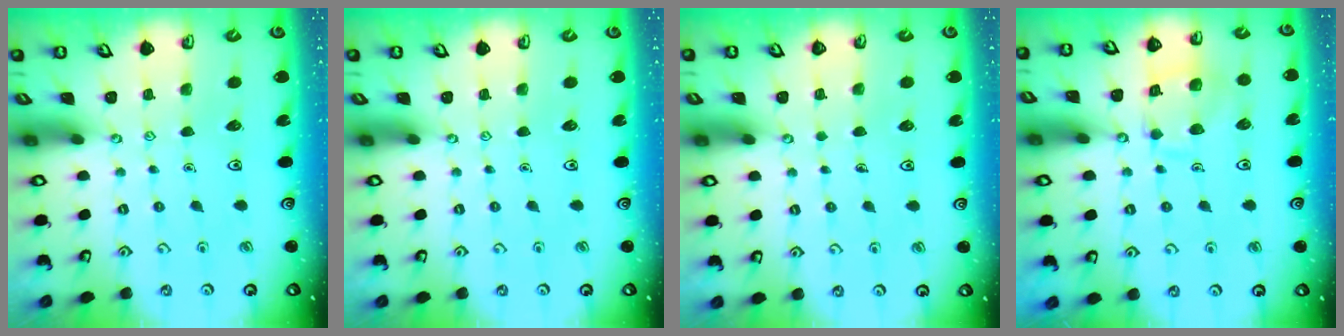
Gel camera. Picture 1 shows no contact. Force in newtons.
{"total": 0.0}
{"total": 0.8, "press": 0.8, "slide": 0.3}
{"total": 11.6, "press": 11.5, "slide": 1.3}